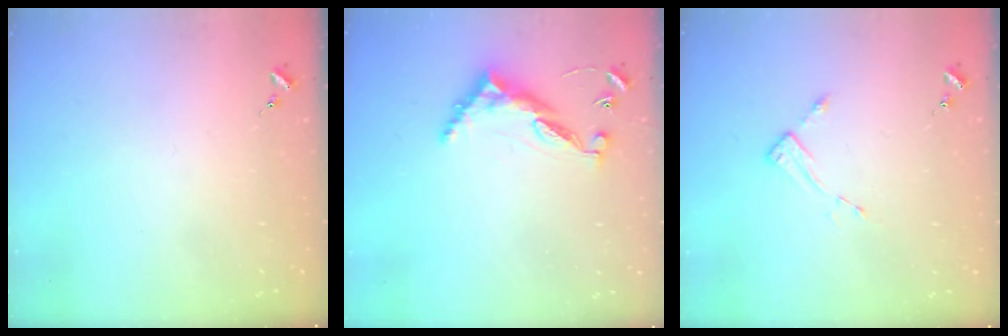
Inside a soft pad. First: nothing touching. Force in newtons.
{"total": 9.8, "press": 9.7, "slide": 1.0}
{"total": 2.6, "press": 2.6, "slide": 0.4}